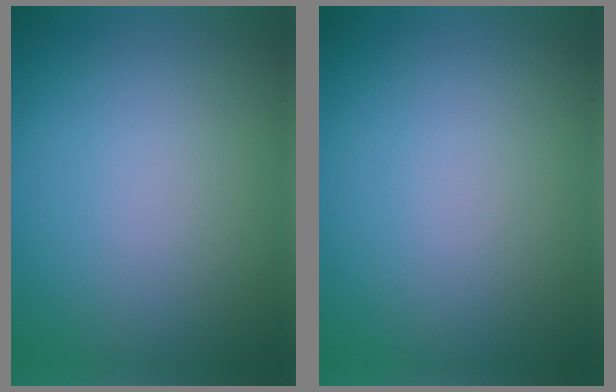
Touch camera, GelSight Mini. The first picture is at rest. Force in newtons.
{"total": 0.0}